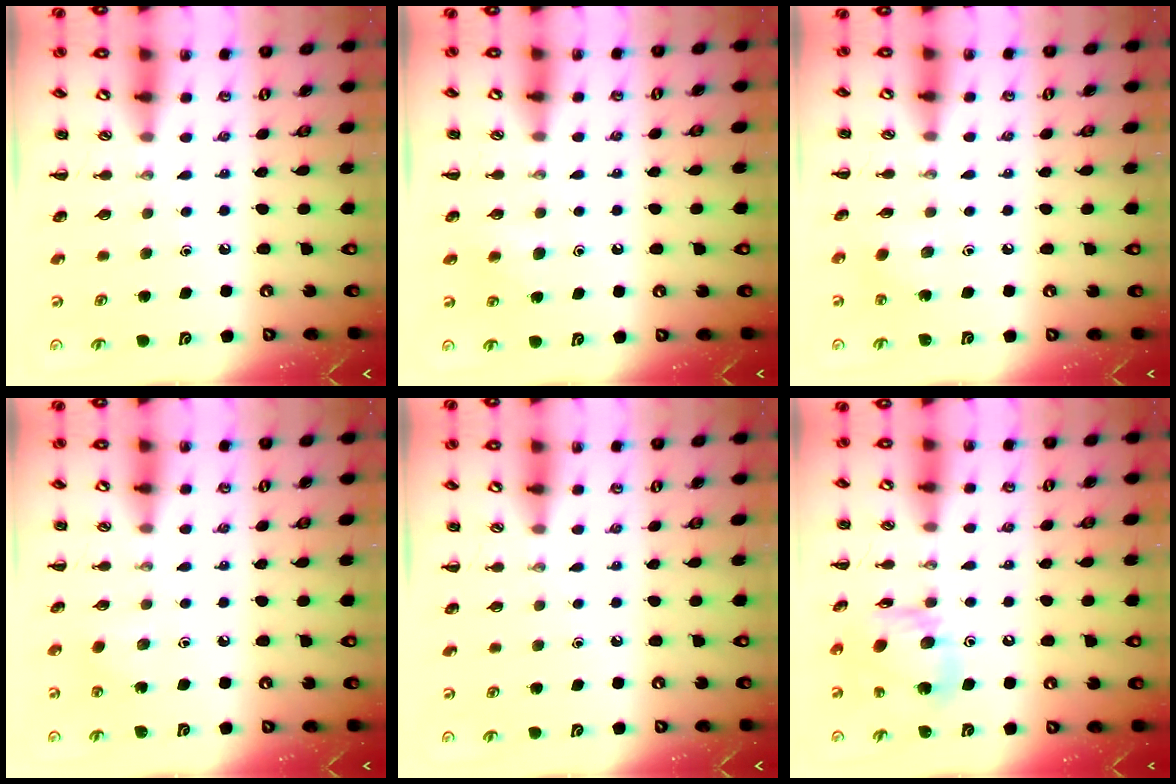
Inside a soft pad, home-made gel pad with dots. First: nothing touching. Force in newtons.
{"total": 4.8, "press": 4.5, "slide": 1.7}
{"total": 2.5, "press": 2.4, "slide": 0.7}
{"total": 1.9, "press": 1.8, "slide": 0.7}
{"total": 0.0}
{"total": 14.4, "press": 14.3, "slide": 2.2}